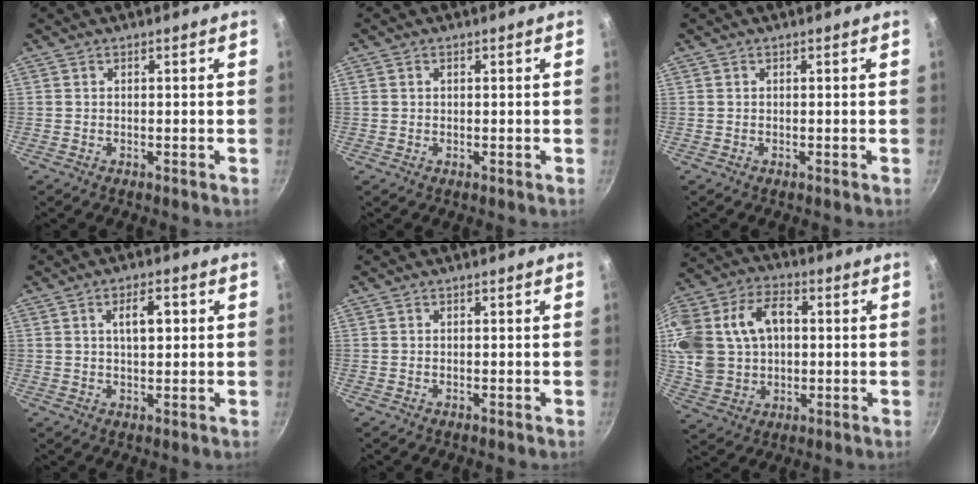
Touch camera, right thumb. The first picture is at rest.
{"total": 0.8, "force": [0.3, 0.6, 0.4], "torque": [-0.006, 0.004, 0.005]}
{"total": 0.0}
{"total": 5.2, "force": [1.3, 2.4, 4.5], "torque": [-0.056, 0.004, 0.020]}
{"total": 0.0}
{"total": 24.4, "force": [4.0, 18.2, 15.8], "torque": [-0.362, 0.041, 0.078]}